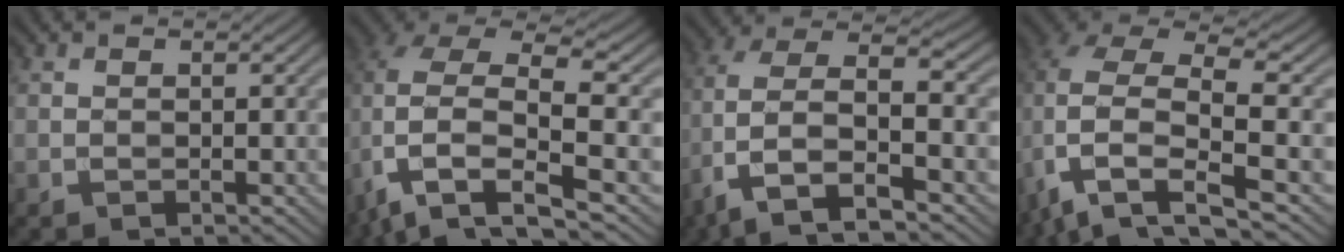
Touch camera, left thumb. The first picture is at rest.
{"total": 12.0, "force": [-2.3, 5.8, 10.2], "torque": [-0.230, -0.016, -0.035]}
{"total": 11.0, "force": [-3.4, 5.3, 9.0], "torque": [-0.198, -0.003, -0.069]}
{"total": 11.1, "force": [-2.9, 5.2, 9.4], "torque": [-0.214, -0.017, -0.050]}